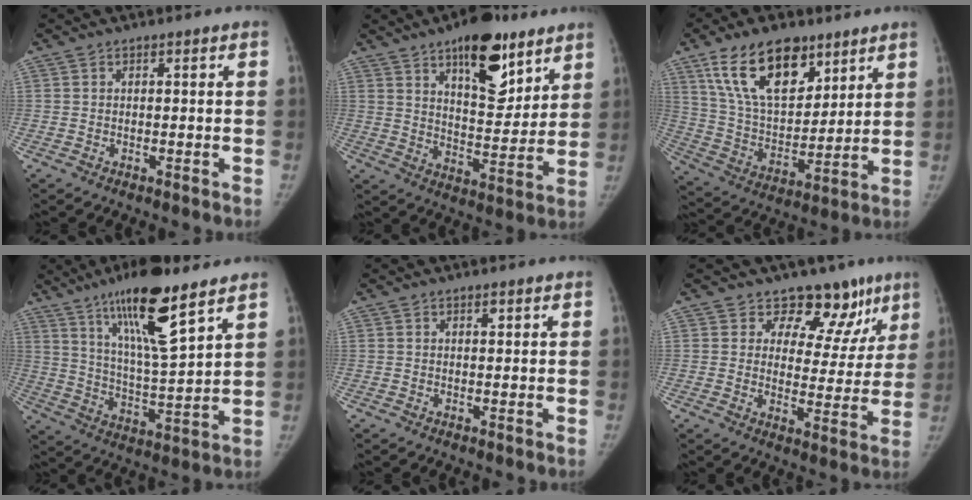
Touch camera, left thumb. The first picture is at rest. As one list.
[{"total": 17.0, "force": [10.3, 7.4, 11.3], "torque": [-0.115, -0.058, 0.156]}, {"total": 18.6, "force": [11.1, 9.8, 11.4], "torque": [-0.155, -0.049, 0.208]}, {"total": 16.9, "force": [10.8, 3.1, 12.7], "torque": [-0.208, -0.060, 0.195]}, {"total": 1.0, "force": [0.7, 0.4, 0.5], "torque": [-0.005, -0.004, 0.010]}, {"total": 12.6, "force": [9.2, 7.8, 3.8], "torque": [0.014, -0.052, 0.107]}]